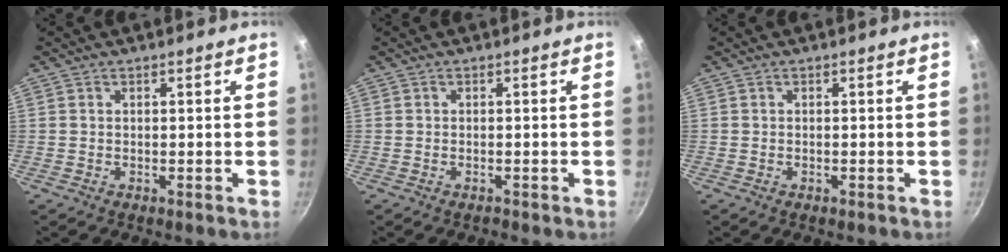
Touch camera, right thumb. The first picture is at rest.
{"total": 0.6, "force": [-0.5, 0.2, 0.2], "torque": [-0.005, 0.009, -0.006]}
{"total": 0.0}